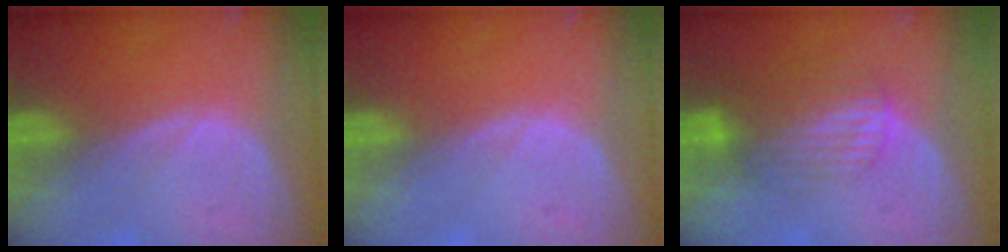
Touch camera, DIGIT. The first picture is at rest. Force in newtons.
{"total": 0.0}
{"total": 7.0, "press": 5.9, "slide": 3.8}